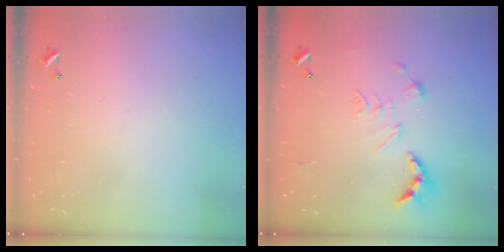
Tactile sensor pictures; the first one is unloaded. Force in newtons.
{"total": 2.5, "press": 2.0, "slide": 1.5}